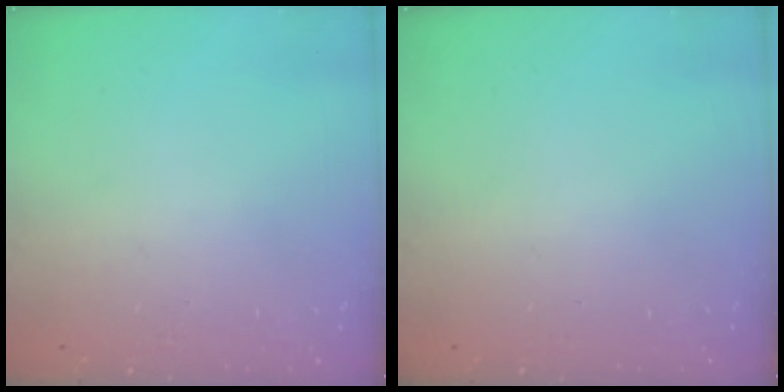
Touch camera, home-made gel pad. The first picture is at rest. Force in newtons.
{"total": 0.0}